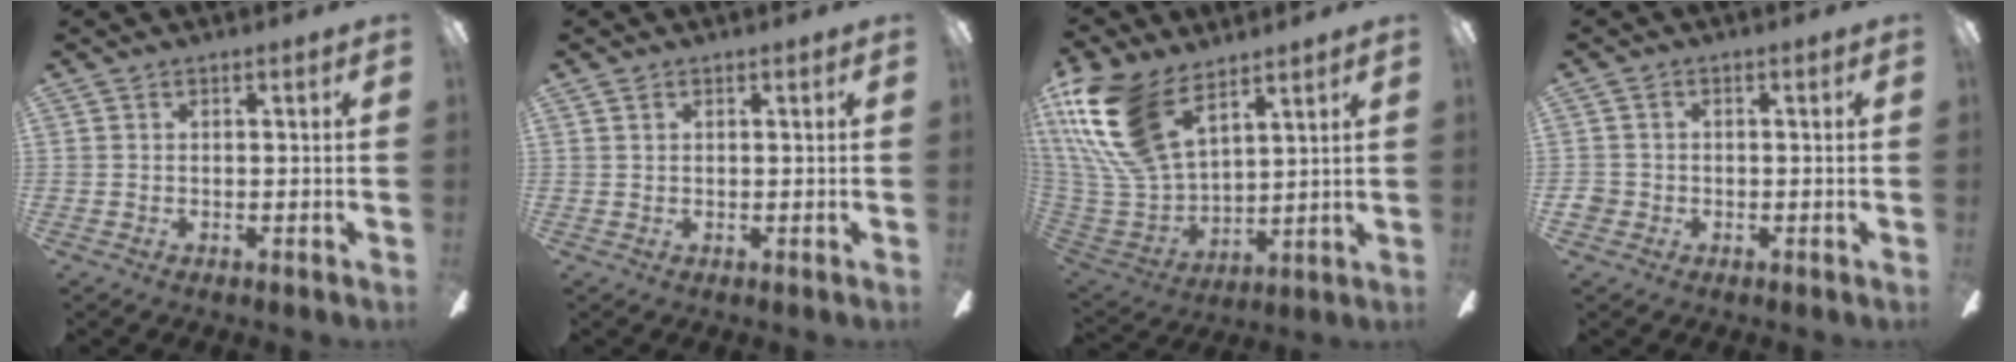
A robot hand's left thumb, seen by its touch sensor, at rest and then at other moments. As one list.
[{"total": 0.8, "force": [0.4, 0.6, 0.4], "torque": [-0.008, 0.004, 0.007]}, {"total": 21.7, "force": [12.3, 11.1, 14.0], "torque": [-0.336, -0.050, 0.222]}, {"total": 2.4, "force": [-1.0, 2.1, 0.7], "torque": [-0.010, 0.007, -0.019]}]